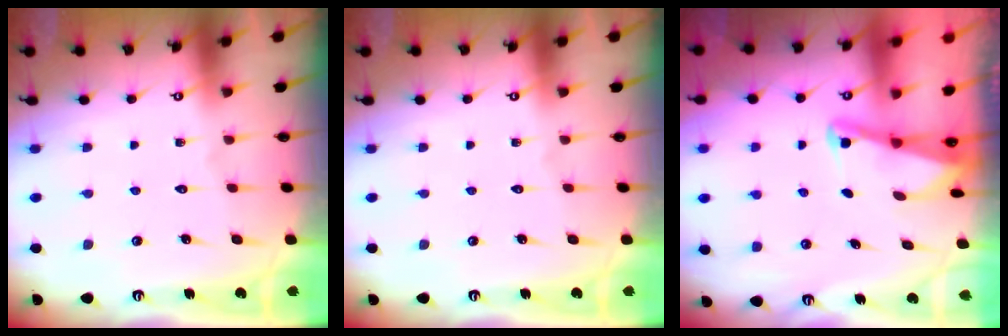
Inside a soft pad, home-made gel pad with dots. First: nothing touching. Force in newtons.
{"total": 0.0}
{"total": 2.0, "press": 2.0, "slide": 0.4}